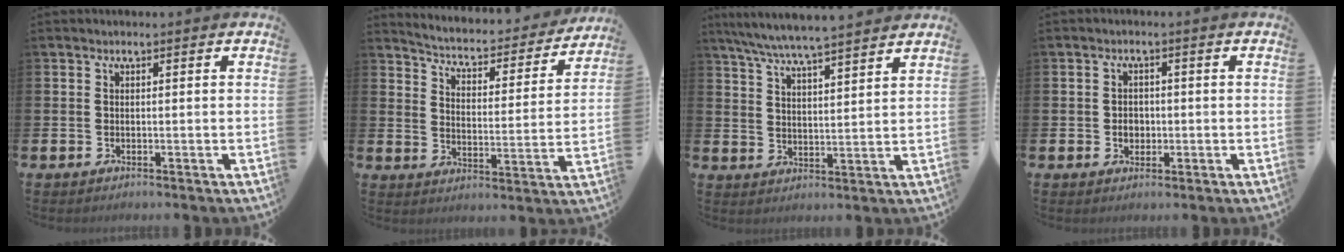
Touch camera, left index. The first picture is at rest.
{"total": 4.3, "force": [4.1, 1.1, 1.0], "torque": [-0.045, -0.038, 0.060]}
{"total": 6.9, "force": [6.6, -0.1, 2.0], "torque": [-0.060, -0.038, 0.117]}
{"total": 2.1, "force": [-0.2, 1.7, 1.1], "torque": [-0.002, -0.003, -0.011]}